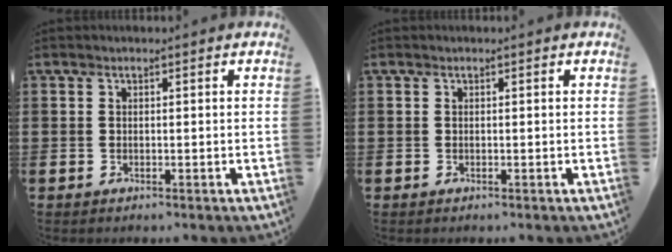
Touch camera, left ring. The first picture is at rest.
{"total": 0.0}